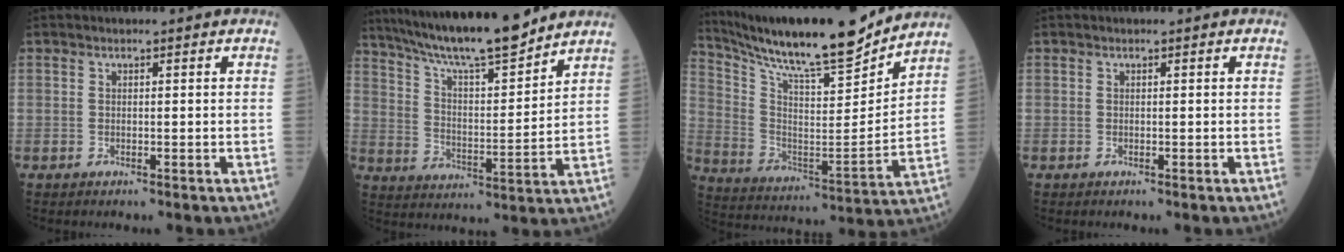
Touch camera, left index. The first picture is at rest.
{"total": 17.3, "force": [15.0, 1.0, 8.5], "torque": [-0.150, 0.006, 0.252]}
{"total": 21.4, "force": [19.0, 1.8, 9.6], "torque": [-0.188, -0.018, 0.314]}
{"total": 0.0}